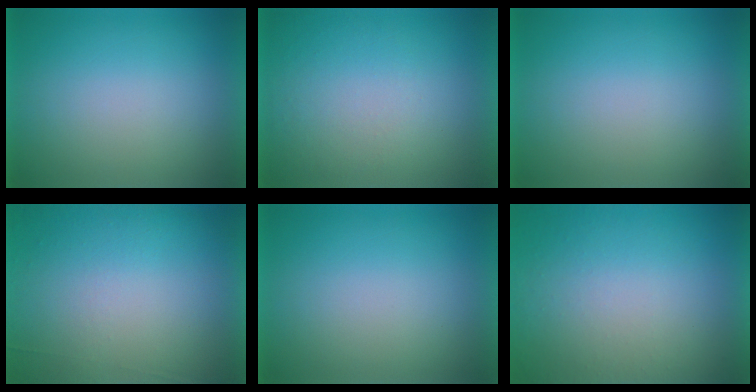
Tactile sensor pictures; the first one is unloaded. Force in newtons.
{"total": 1.0}
{"total": 0.0}
{"total": 5.8}
{"total": 0.0}
{"total": 9.4}